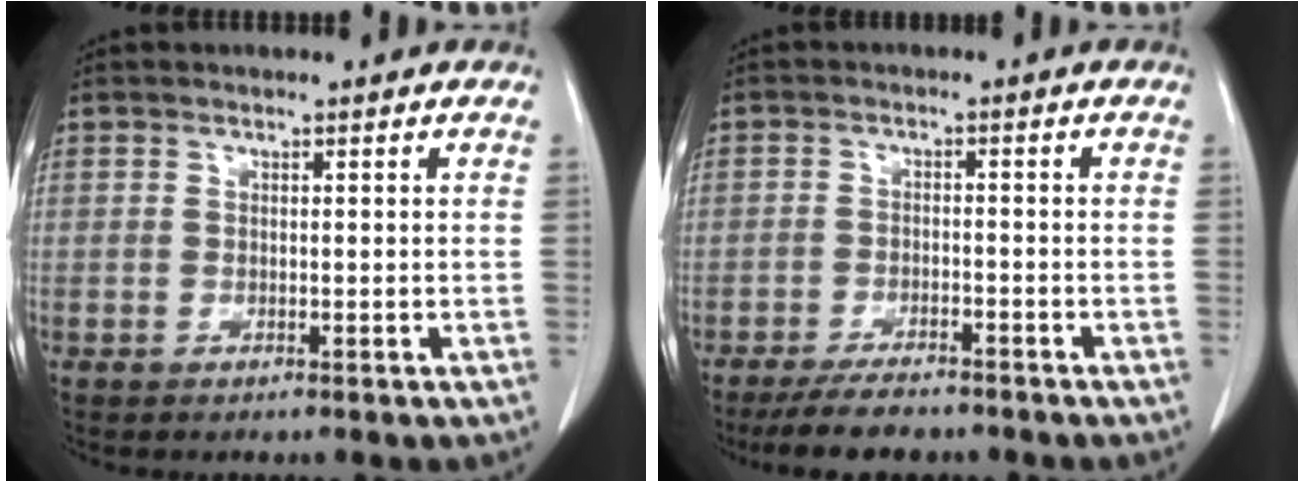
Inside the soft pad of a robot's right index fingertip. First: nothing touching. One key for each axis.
{"total": 6.0, "fx": -5.3, "fy": 1.8, "fz": 2.3, "tx": -0.038, "ty": -0.011, "tz": -0.088}